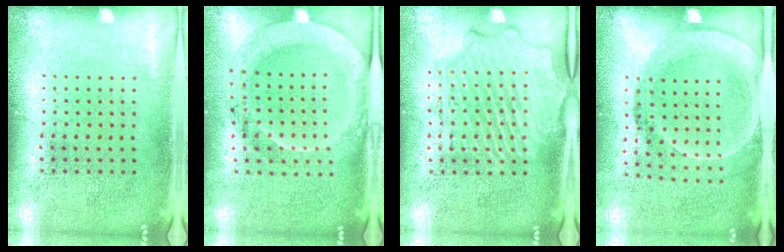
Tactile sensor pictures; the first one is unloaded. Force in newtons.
{"total": 2.0, "press": 2.0, "slide": 0.5}
{"total": 2.5, "press": 2.3, "slide": 0.8}
{"total": 1.7, "press": 1.3, "slide": 1.1}